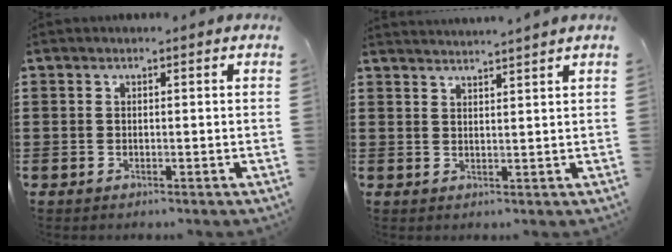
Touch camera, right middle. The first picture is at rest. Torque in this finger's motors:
{"motor_torque": [0.60, -0.48, 0.33, 0.12]}